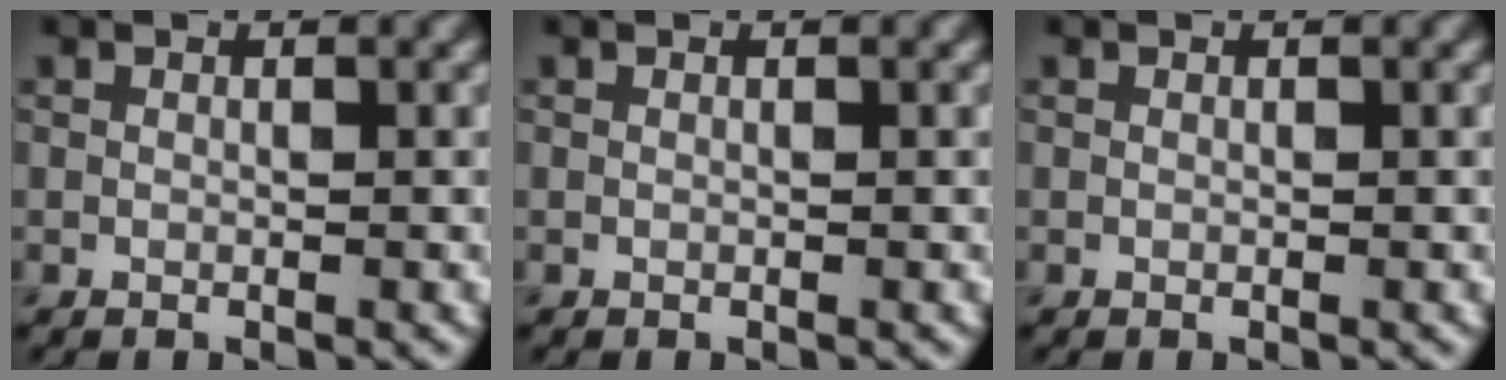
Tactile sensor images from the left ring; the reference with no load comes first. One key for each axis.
{"total": 0.0}
{"total": 0.0}